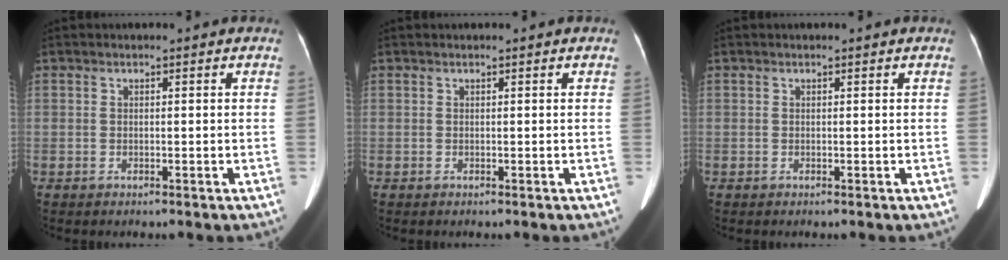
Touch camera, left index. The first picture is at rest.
{"total": 0.0}
{"total": 0.0}